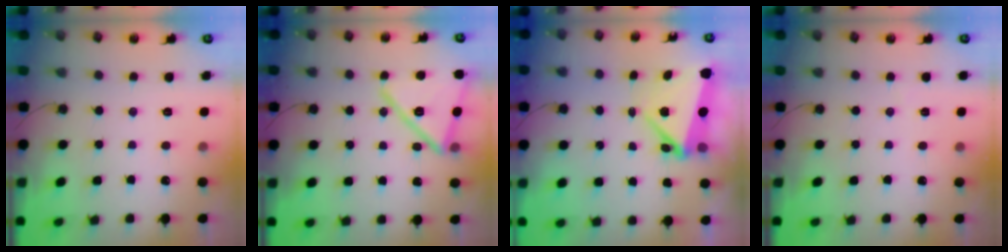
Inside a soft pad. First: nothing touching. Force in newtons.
{"total": 17.0, "press": 17.0, "slide": 1.1}
{"total": 6.9, "press": 5.8, "slide": 3.7}
{"total": 1.6, "press": 1.4, "slide": 0.7}